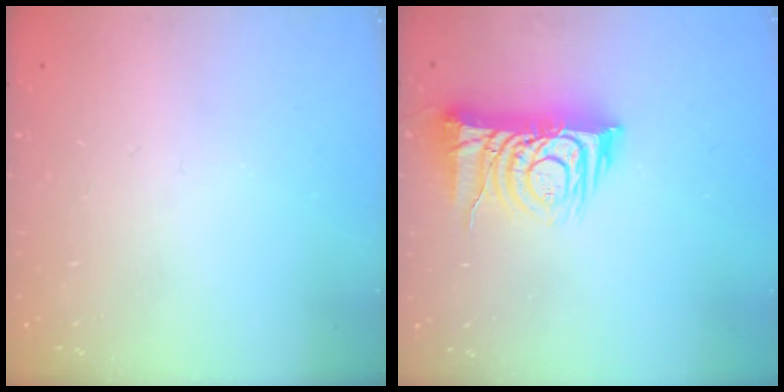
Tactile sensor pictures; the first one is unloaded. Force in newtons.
{"total": 12.2, "press": 12.1, "slide": 1.3}